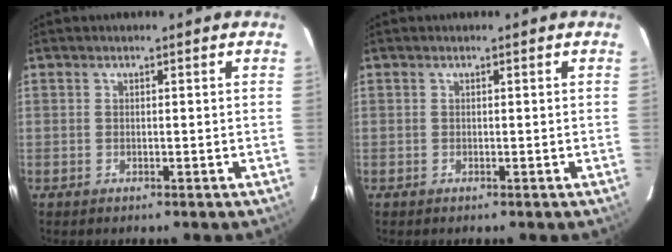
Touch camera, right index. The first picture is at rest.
{"total": 0.0}